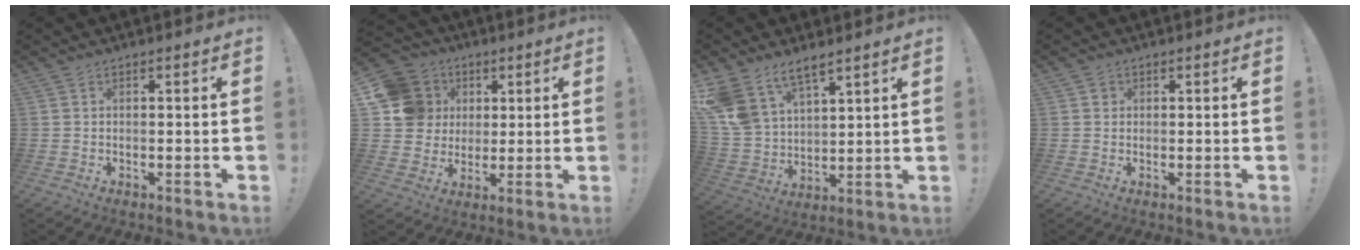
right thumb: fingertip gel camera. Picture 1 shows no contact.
{"total": 14.9, "force": [3.6, 13.5, 5.2], "torque": [-0.065, -0.003, 0.085]}
{"total": 12.3, "force": [8.8, 6.6, 5.4], "torque": [-0.119, -0.056, 0.175]}
{"total": 1.4, "force": [0.5, 1.3, 0.3], "torque": [-0.003, 0.003, 0.008]}